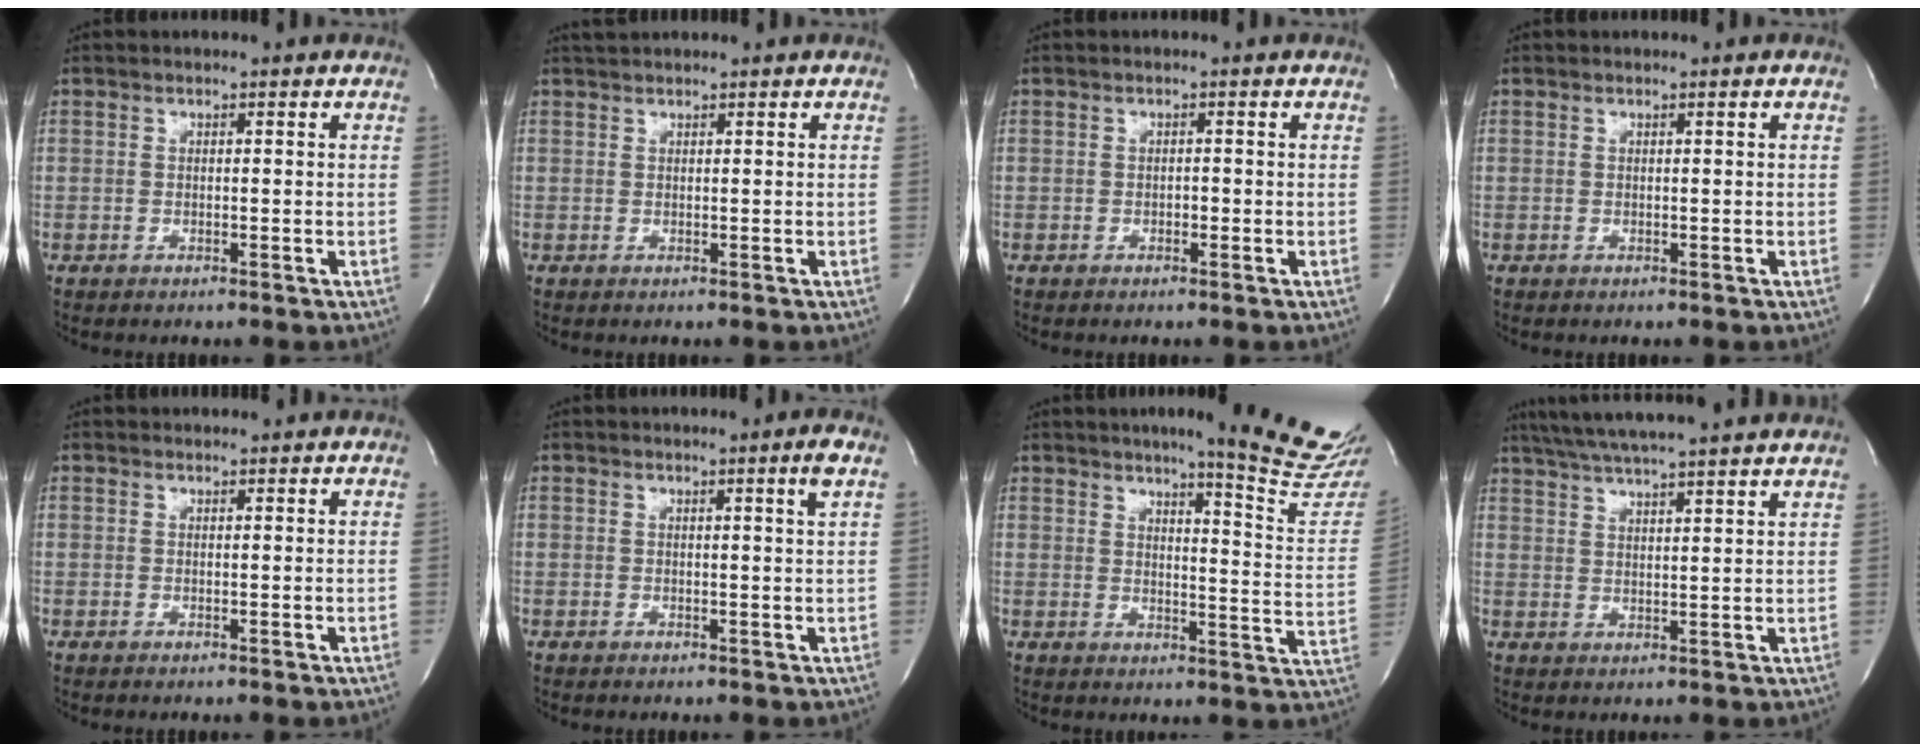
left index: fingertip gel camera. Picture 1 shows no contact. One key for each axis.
{"total": 1.7, "fx": 1.7, "fy": -0.1, "fz": 0.4, "tx": -0.006, "ty": 0.019, "tz": 0.035}
{"total": 0.6, "fx": -0.3, "fy": 0.4, "fz": 0.4, "tx": -0.003, "ty": 0.003, "tz": -0.005}
{"total": 0.0}
{"total": 1.4, "fx": 1.3, "fy": 0.2, "fz": 0.0, "tx": -0.010, "ty": 0.011, "tz": 0.021}
{"total": 1.9, "fx": 0.9, "fy": -0.7, "fz": 1.5, "tx": -0.024, "ty": -0.009, "tz": 0.016}
{"total": 16.9, "fx": 14.7, "fy": -1.0, "fz": 8.2, "tx": -0.098, "ty": -0.099, "tz": 0.166}
{"total": 18.6, "fx": 16.5, "fy": 0.0, "fz": 8.6, "tx": -0.152, "ty": 0.023, "tz": 0.229}